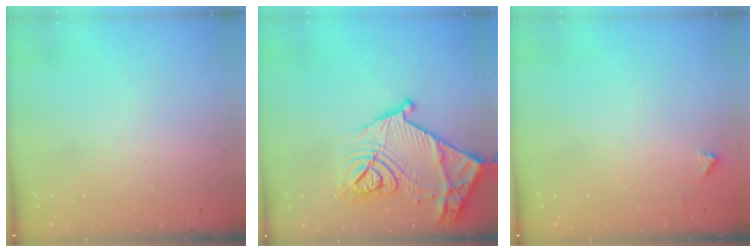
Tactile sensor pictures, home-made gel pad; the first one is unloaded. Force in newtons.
{"total": 21.8, "press": 21.8, "slide": 1.1}
{"total": 2.1, "press": 2.1, "slide": 0.3}